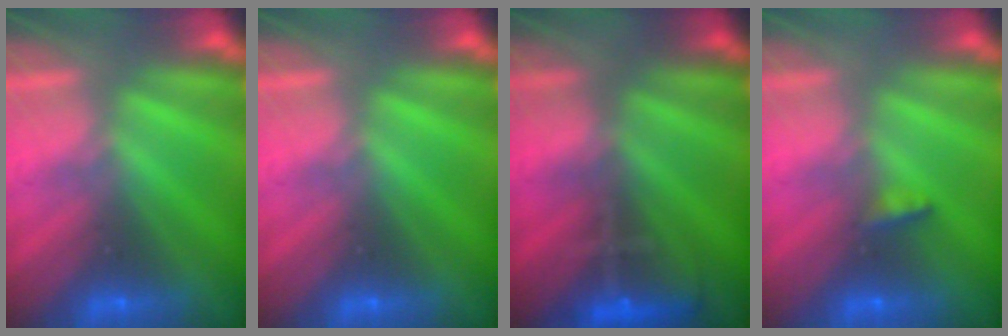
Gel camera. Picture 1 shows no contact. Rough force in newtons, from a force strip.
{"total": 0.0}
{"total": 7.7}
{"total": 2.9}